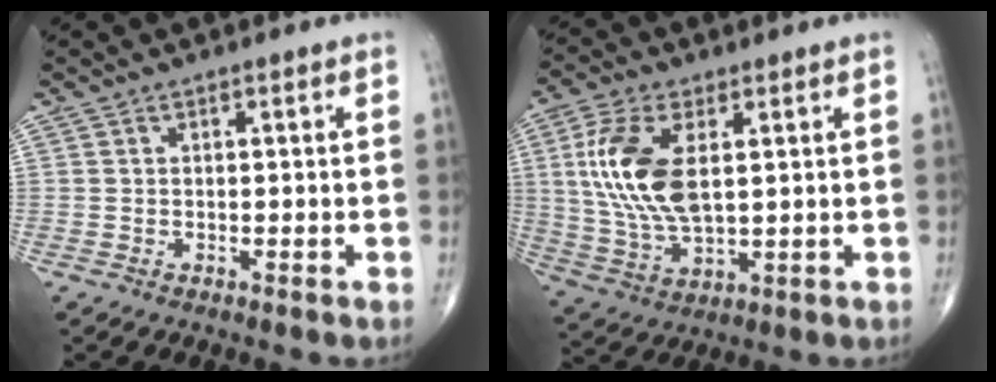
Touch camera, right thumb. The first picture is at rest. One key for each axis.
{"total": 14.1, "fx": 2.8, "fy": 6.9, "fz": 12.0, "tx": -0.255, "ty": -0.009, "tz": 0.061}